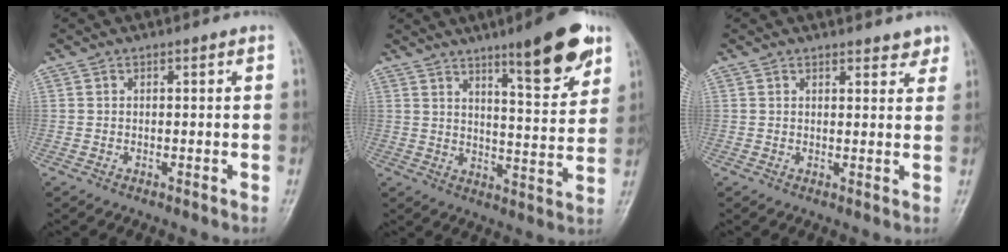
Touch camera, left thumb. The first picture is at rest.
{"total": 13.8, "force": [8.4, 2.9, 10.5], "torque": [-0.127, -0.047, 0.123]}
{"total": 3.4, "force": [2.8, 1.2, 1.4], "torque": [0.003, -0.015, 0.033]}